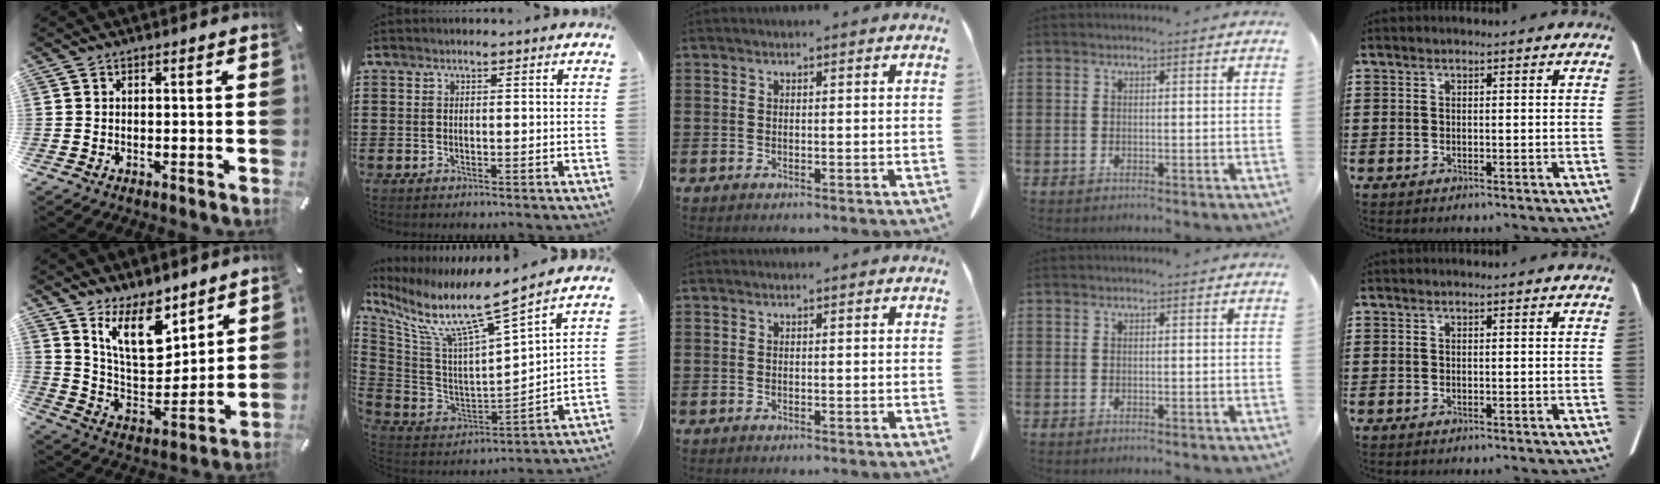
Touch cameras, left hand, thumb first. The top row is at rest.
{"thumb": {"total": 15.5, "force": [10.2, 7.8, 8.7], "torque": [-0.156, -0.054, 0.190]}, "index": {"total": 9.9, "force": [7.0, 0.5, 7.0], "torque": [-0.163, -0.057, 0.109]}}